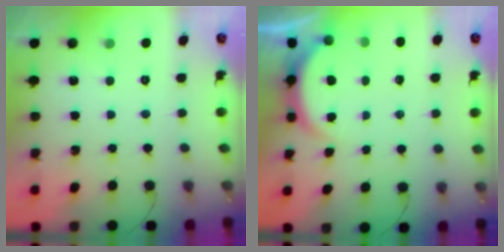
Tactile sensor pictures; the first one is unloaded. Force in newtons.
{"total": 3.5, "press": 3.4, "slide": 0.6}